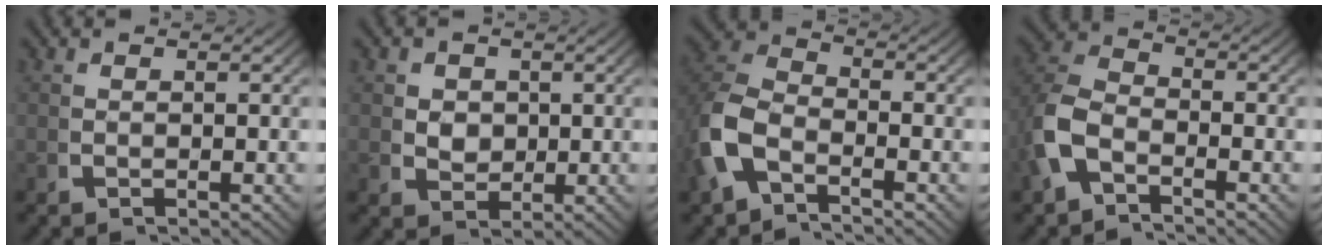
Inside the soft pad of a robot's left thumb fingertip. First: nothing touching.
{"total": 3.6, "force": [0.4, 3.0, 2.0], "torque": [-0.036, -0.022, 0.020]}
{"total": 7.0, "force": [-1.7, 5.2, 4.4], "torque": [-0.115, -0.012, -0.031]}
{"total": 6.0, "force": [-1.6, 4.4, 3.7], "torque": [-0.096, -0.012, -0.029]}